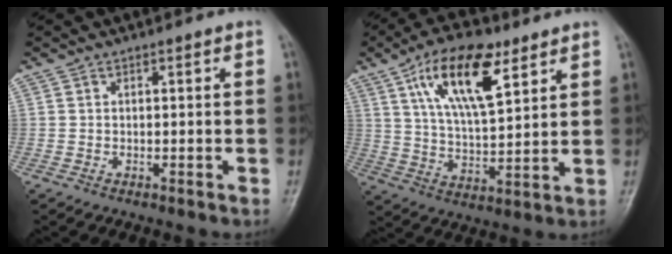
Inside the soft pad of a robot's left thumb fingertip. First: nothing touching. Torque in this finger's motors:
{"motor_torque": [1.08, 0.87, 1.37, -1.40, 0.34]}